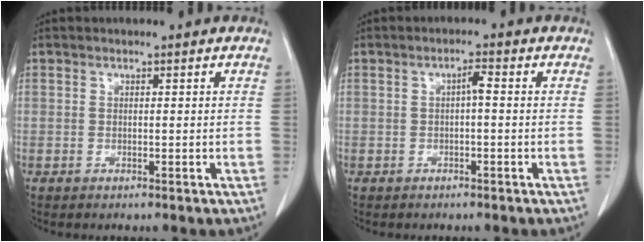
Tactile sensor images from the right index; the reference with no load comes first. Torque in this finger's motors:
{"motor_torque": [0.39, -0.17, 0.20, 0.04]}